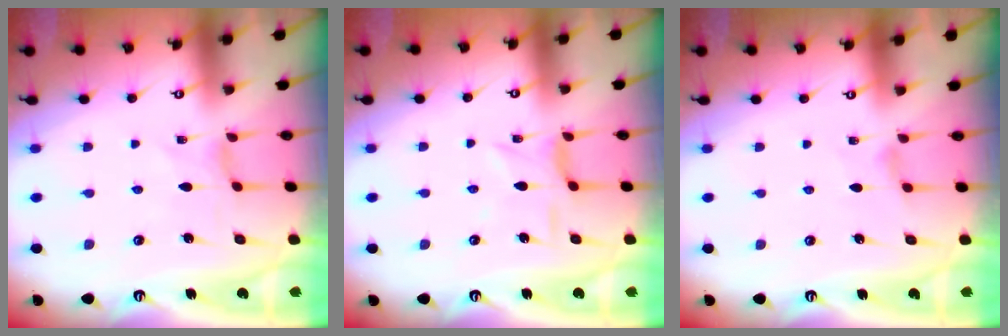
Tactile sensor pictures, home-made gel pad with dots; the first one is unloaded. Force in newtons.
{"total": 3.2, "press": 3.2, "slide": 0.4}
{"total": 1.9, "press": 1.9, "slide": 0.4}